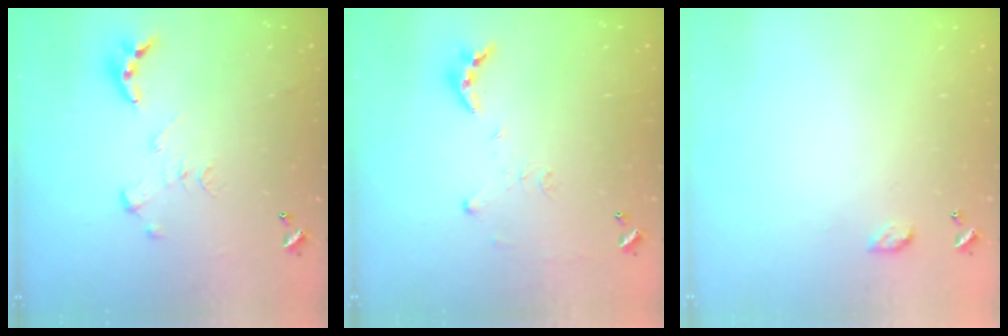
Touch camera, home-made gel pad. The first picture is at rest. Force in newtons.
{"total": 7.0, "press": 7.0, "slide": 0.5}
{"total": 4.4, "press": 4.4, "slide": 0.6}